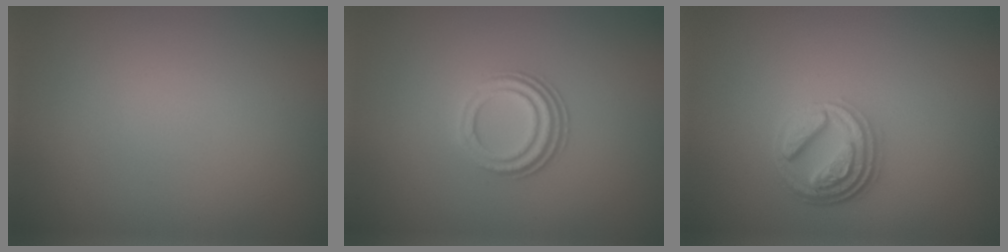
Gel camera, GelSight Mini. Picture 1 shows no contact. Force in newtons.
{"total": 3.1, "press": 2.2, "slide": 2.2}
{"total": 4.4, "press": 3.4, "slide": 2.9}